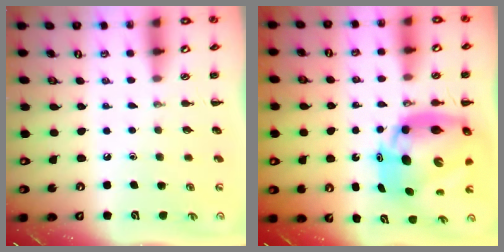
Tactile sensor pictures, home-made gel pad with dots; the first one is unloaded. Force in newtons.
{"total": 16.5, "press": 15.8, "slide": 4.6}